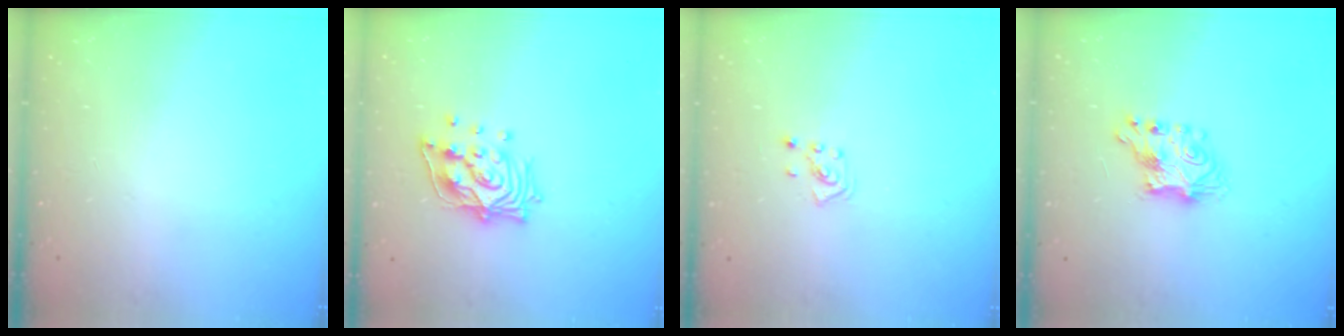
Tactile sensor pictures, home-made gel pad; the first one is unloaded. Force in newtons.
{"total": 12.7, "press": 12.6, "slide": 1.3}
{"total": 2.6, "press": 2.6, "slide": 0.5}
{"total": 7.2, "press": 7.2, "slide": 0.4}